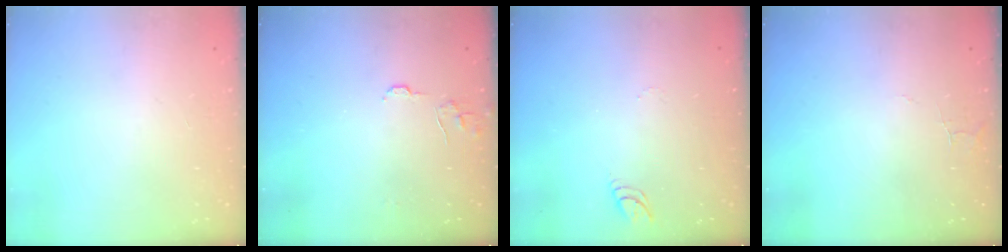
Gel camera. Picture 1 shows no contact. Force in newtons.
{"total": 5.4, "press": 5.4, "slide": 0.5}
{"total": 4.1, "press": 4.1, "slide": 0.4}
{"total": 3.8, "press": 3.8, "slide": 0.4}